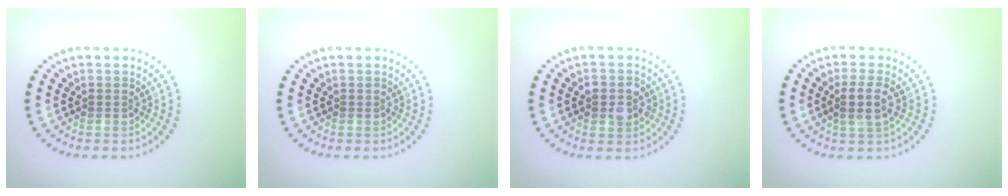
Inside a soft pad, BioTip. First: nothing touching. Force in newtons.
{"total": 0.0}
{"total": 2.7, "press": 2.7, "slide": 0.3}
{"total": 2.5, "press": 2.2, "slide": 1.2}